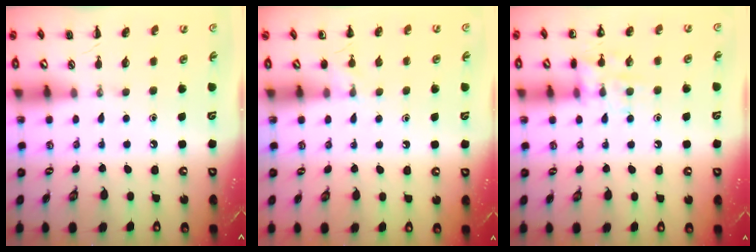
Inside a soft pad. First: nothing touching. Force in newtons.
{"total": 4.8, "press": 4.5, "slide": 1.7}
{"total": 11.5, "press": 11.4, "slide": 0.6}